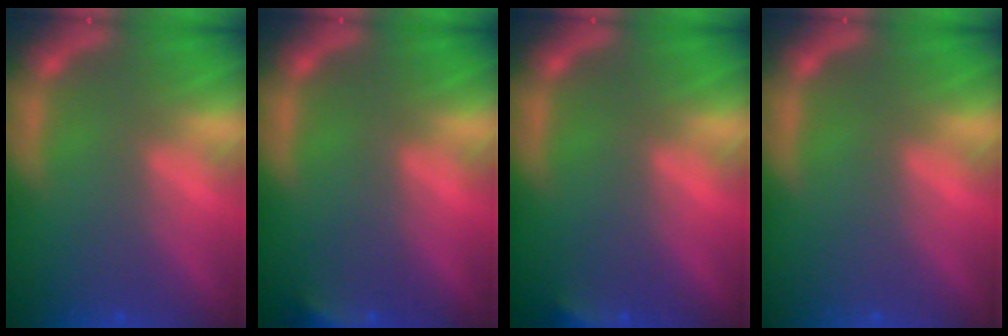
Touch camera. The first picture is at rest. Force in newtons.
{"total": 2.4}
{"total": 1.9}
{"total": 0.0}